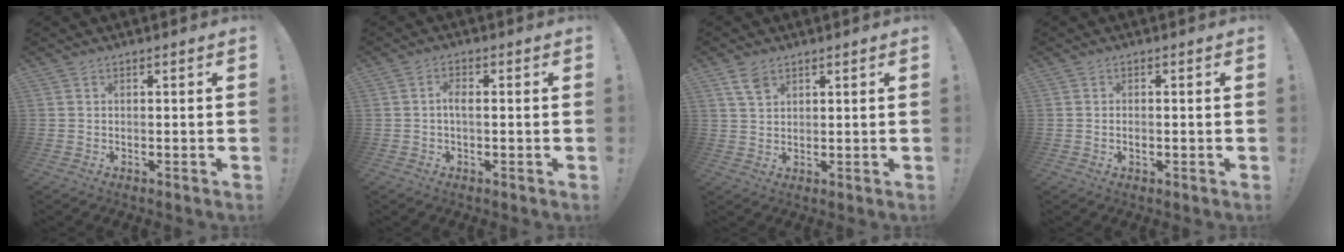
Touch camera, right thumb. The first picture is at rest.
{"total": 2.9, "force": [-0.3, 1.1, 2.6], "torque": [-0.061, 0.006, -0.008]}
{"total": 4.4, "force": [2.8, 2.4, 2.4], "torque": [-0.040, -0.010, 0.052]}
{"total": 1.1, "force": [-0.4, 0.5, 0.9], "torque": [-0.017, 0.001, -0.007]}